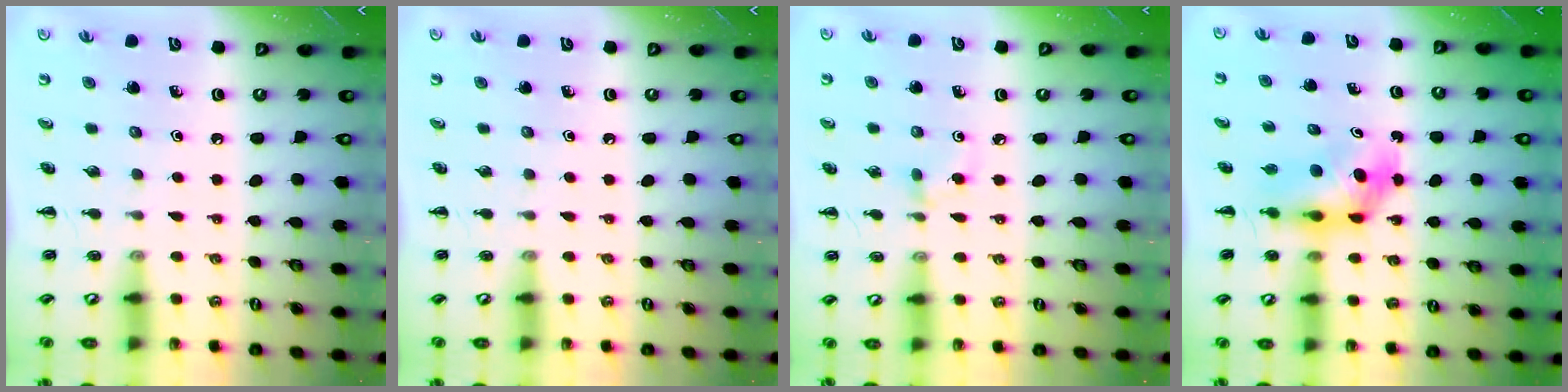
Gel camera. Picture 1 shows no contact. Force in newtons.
{"total": 0.0}
{"total": 5.1, "press": 4.8, "slide": 1.7}
{"total": 5.1, "press": 5.0, "slide": 0.7}